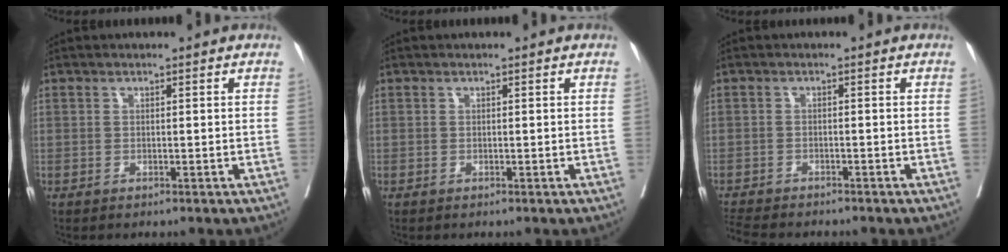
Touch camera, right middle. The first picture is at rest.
{"total": 0.0}
{"total": 7.1, "force": [-6.6, 1.1, 2.6], "torque": [-0.040, -0.010, -0.105]}